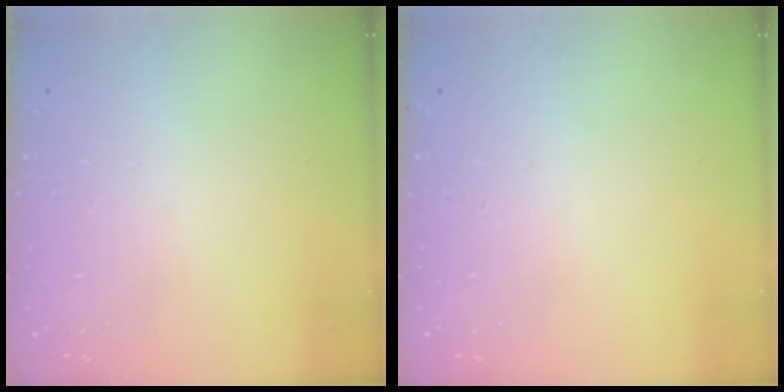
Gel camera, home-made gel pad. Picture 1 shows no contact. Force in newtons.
{"total": 0.0}